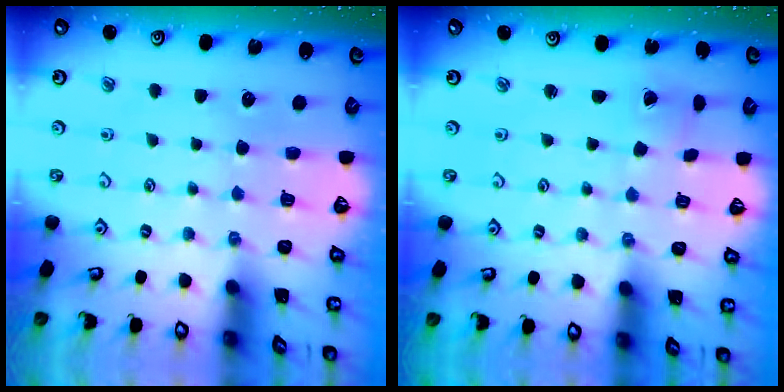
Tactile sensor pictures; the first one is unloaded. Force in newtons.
{"total": 0.7, "press": 0.7, "slide": 0.1}